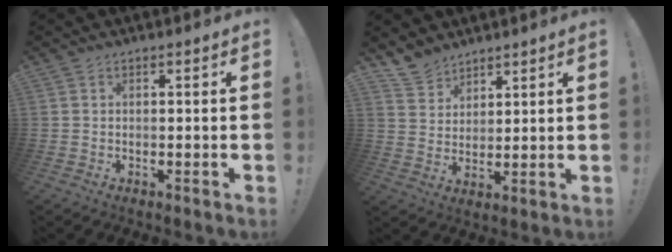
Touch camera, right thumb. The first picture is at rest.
{"total": 7.7, "force": [6.5, 3.9, 1.1], "torque": [-0.030, -0.043, 0.130]}